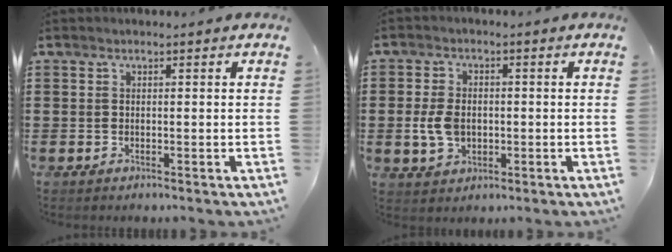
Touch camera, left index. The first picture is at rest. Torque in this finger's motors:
{"motor_torque": [0.97, 0.52, 0.50, 0.06]}